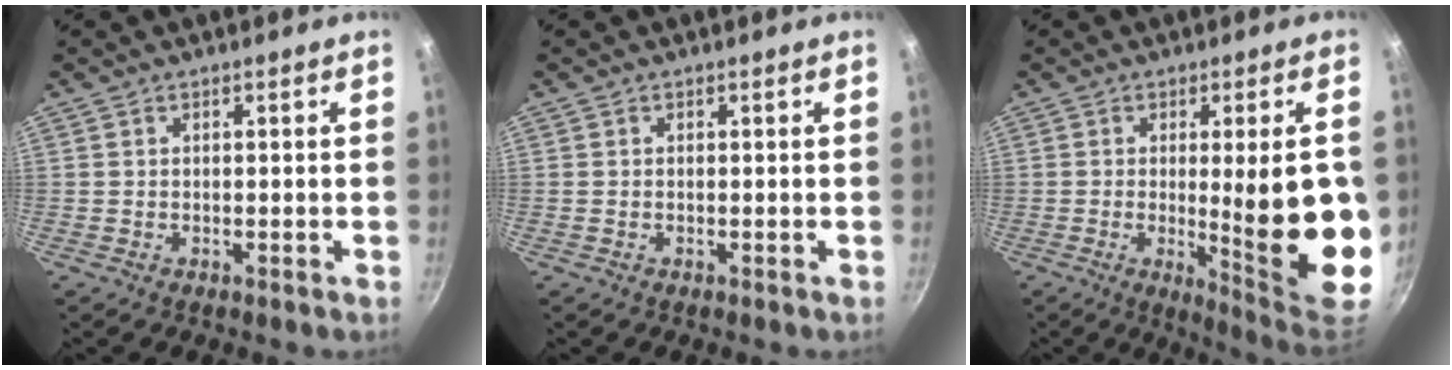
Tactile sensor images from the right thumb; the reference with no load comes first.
{"total": 0.0}
{"total": 18.5, "force": [-1.4, 3.8, 18.0], "torque": [-0.227, -0.024, -0.011]}